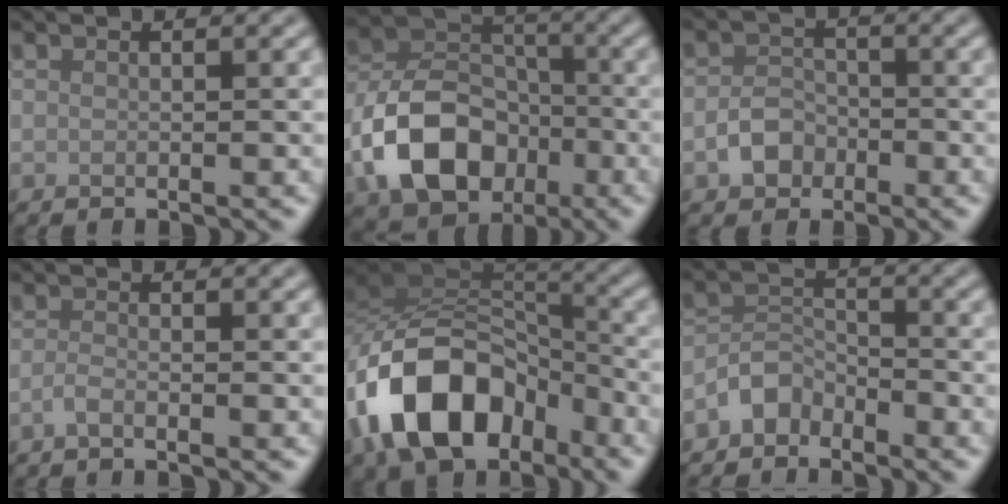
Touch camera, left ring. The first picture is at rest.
{"total": 9.7, "force": [-3.7, 6.9, 5.8], "torque": [-0.109, 0.002, -0.075]}
{"total": 2.8, "force": [-1.4, 2.1, 1.2], "torque": [-0.016, 0.005, -0.029]}
{"total": 1.1, "force": [-0.8, 0.3, 0.8], "torque": [-0.018, 0.001, -0.017]}
{"total": 12.2, "force": [-6.2, 7.5, 7.3], "torque": [-0.132, 0.004, -0.124]}
{"total": 2.9, "force": [-2.3, 1.6, 0.8], "torque": [-0.012, 0.011, -0.052]}